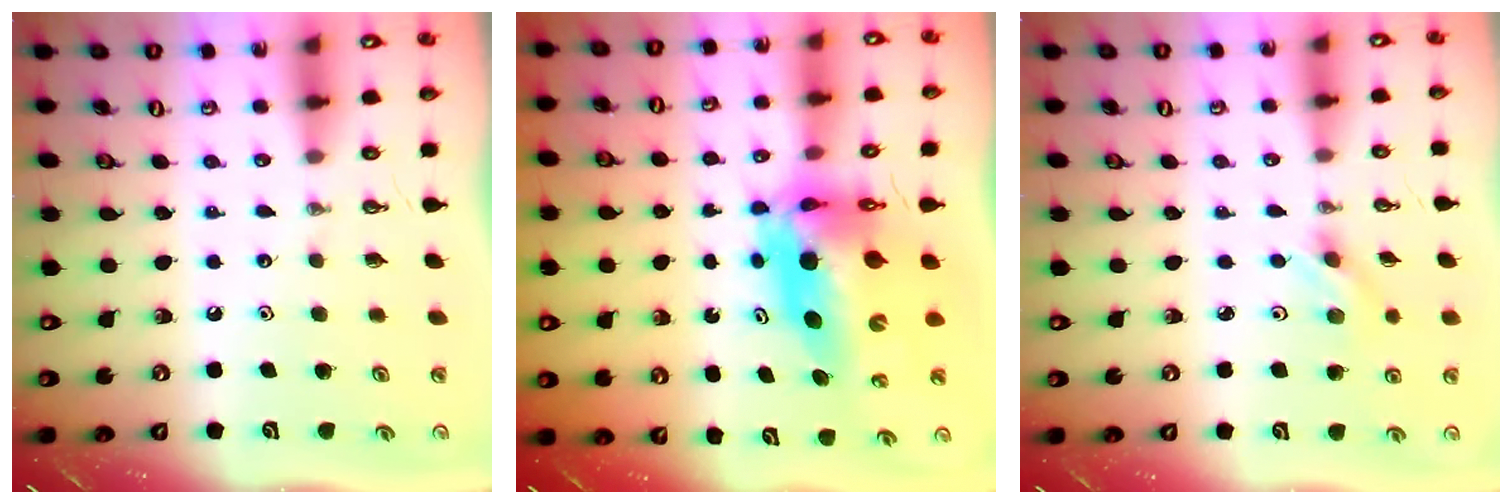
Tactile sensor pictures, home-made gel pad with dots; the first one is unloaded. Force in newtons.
{"total": 11.1, "press": 11.1, "slide": 0.9}
{"total": 3.7, "press": 3.4, "slide": 1.4}